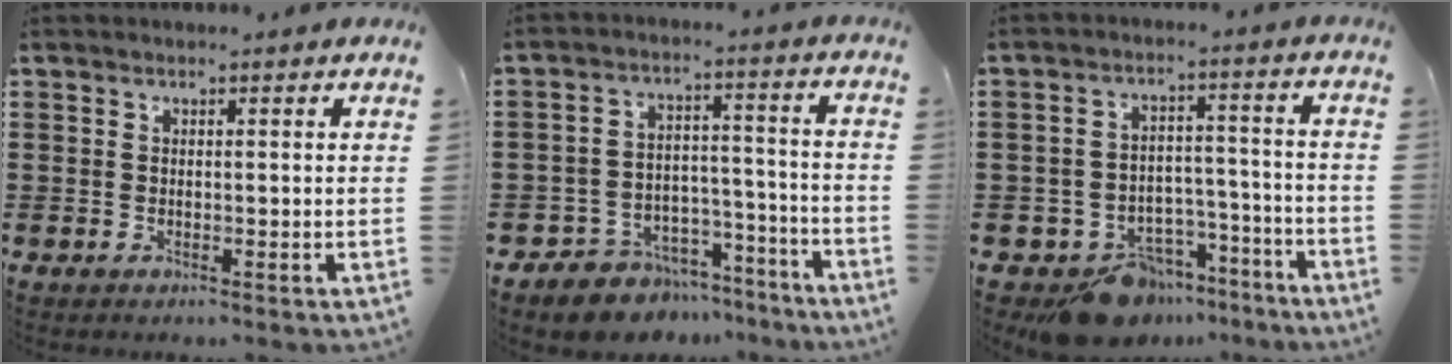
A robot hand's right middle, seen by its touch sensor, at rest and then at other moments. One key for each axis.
{"total": 6.3, "fx": -5.7, "fy": 2.6, "fz": -0.1, "tx": 0.000, "ty": 0.029, "tz": -0.113}
{"total": 9.5, "fx": -8.4, "fy": 4.1, "fz": 2.1, "tx": -0.023, "ty": 0.042, "tz": -0.152}